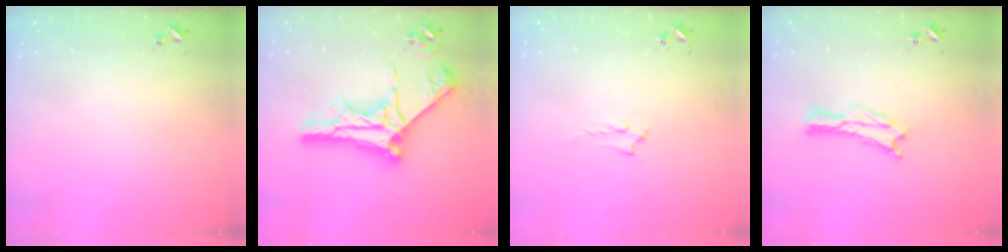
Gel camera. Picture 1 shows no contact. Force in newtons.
{"total": 10.5, "press": 10.5, "slide": 1.2}
{"total": 1.4, "press": 1.4, "slide": 0.2}
{"total": 0.7, "press": 0.7, "slide": 0.2}